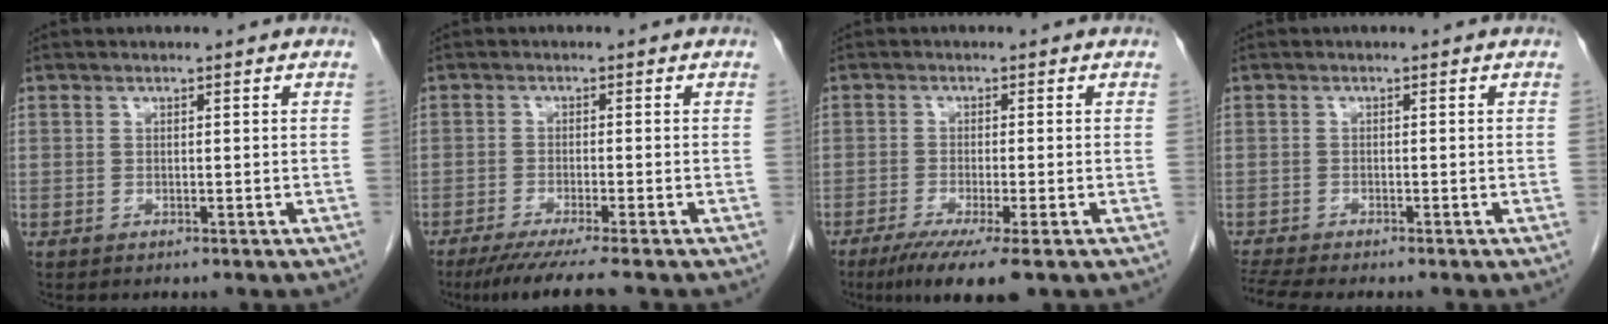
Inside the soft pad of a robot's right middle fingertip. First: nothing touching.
{"total": 7.5, "force": [-6.0, -0.8, 4.4], "torque": [-0.058, -0.020, -0.096]}
{"total": 7.5, "force": [-4.8, 0.2, 5.8], "torque": [-0.089, -0.019, -0.077]}
{"total": 4.5, "force": [-4.0, -0.1, 2.0], "torque": [-0.038, -0.011, -0.070]}